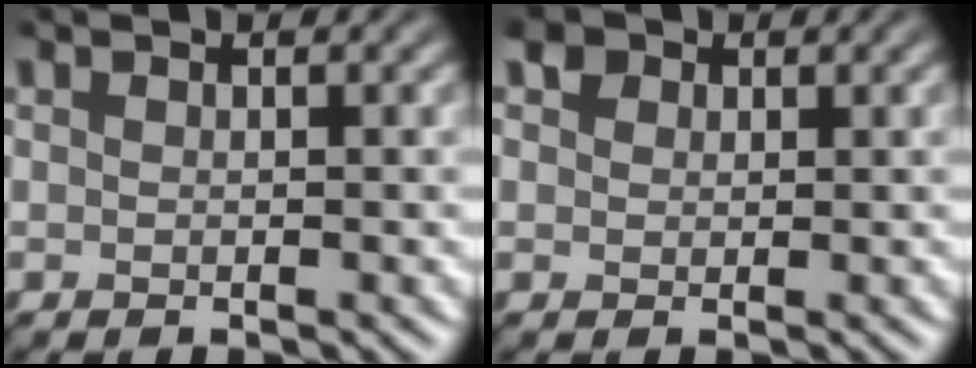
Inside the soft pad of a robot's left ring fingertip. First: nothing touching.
{"total": 2.9, "force": [1.6, 2.0, 1.4], "torque": [-0.039, 0.008, 0.023]}